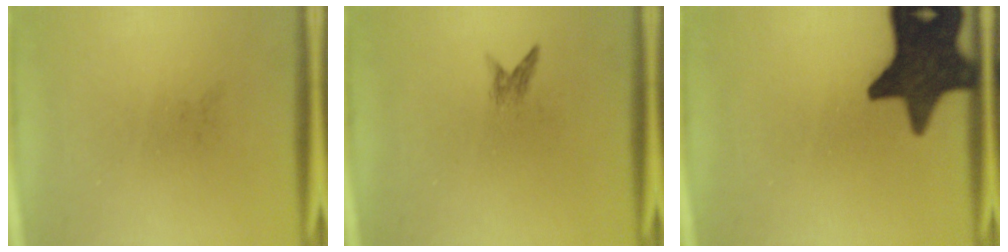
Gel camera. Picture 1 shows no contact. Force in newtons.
{"total": 0.9}
{"total": 16.4}